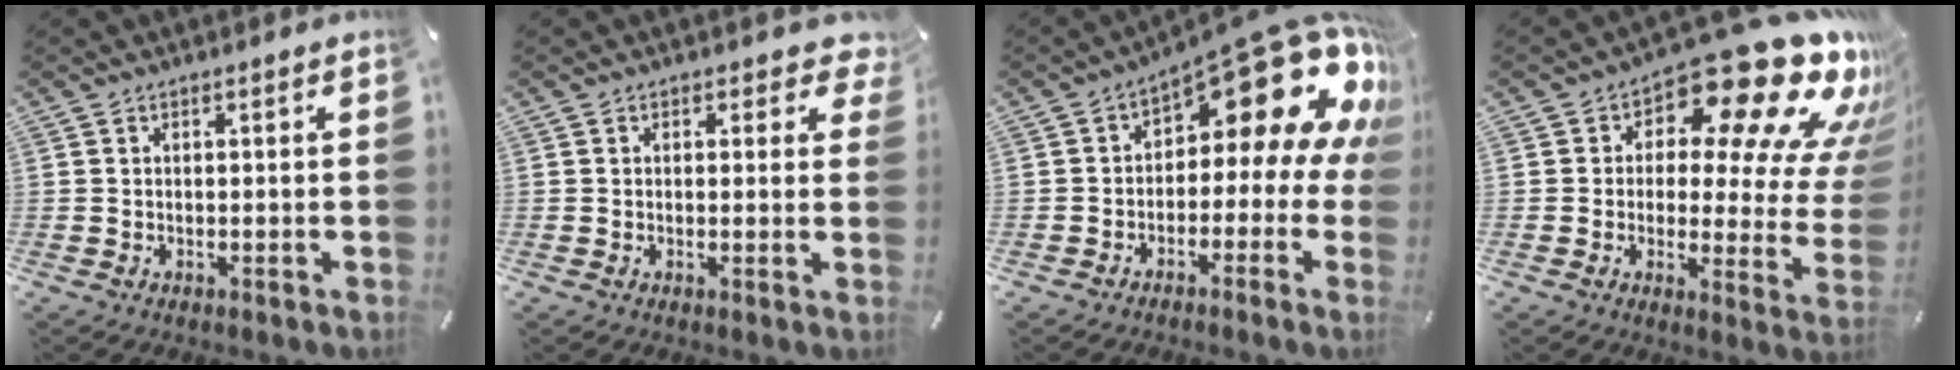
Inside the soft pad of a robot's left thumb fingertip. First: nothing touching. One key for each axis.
{"total": 2.6, "fx": 1.2, "fy": 1.8, "fz": 1.5, "tx": -0.009, "ty": -0.001, "tz": 0.016}
{"total": 19.7, "fx": 9.9, "fy": 8.3, "fz": 14.9, "tx": -0.198, "ty": -0.076, "tz": 0.163}
{"total": 21.4, "fx": 12.8, "fy": 8.6, "fz": 14.8, "tx": -0.193, "ty": -0.102, "tz": 0.205}